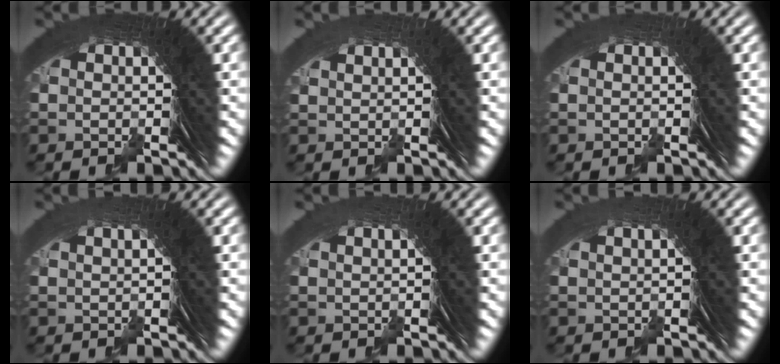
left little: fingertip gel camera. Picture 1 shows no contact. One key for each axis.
{"total": 1.5, "fx": 0.6, "fy": -1.1, "fz": -0.7, "tx": 0.020, "ty": 0.002, "tz": 0.019}
{"total": 0.8, "fx": -0.3, "fy": -0.5, "fz": -0.6, "tx": 0.011, "ty": 0.004, "tz": -0.003}
{"total": 0.9, "fx": 0.8, "fy": -0.3, "fz": 0.3, "tx": 0.007, "ty": 0.010, "tz": 0.015}
{"total": 0.8, "fx": 0.6, "fy": -0.6, "fz": -0.1, "tx": 0.011, "ty": 0.005, "tz": 0.013}
{"total": 0.8, "fx": 0.7, "fy": -0.4, "fz": 0.1, "tx": 0.008, "ty": 0.008, "tz": 0.013}